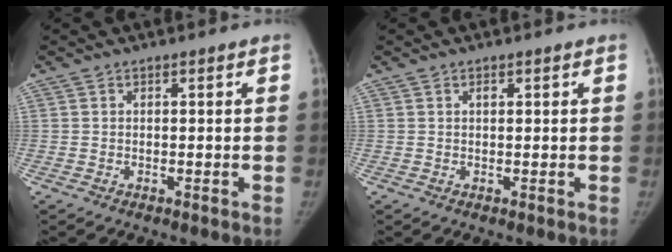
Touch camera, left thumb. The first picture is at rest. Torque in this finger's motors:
{"motor_torque": [0.06, 0.09, 0.10, -0.01, 0.00]}